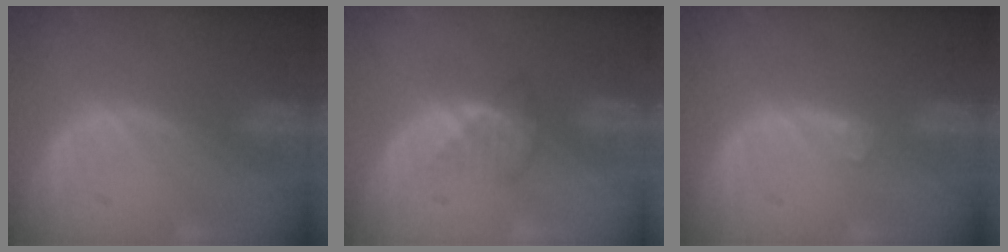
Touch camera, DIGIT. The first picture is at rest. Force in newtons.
{"total": 2.5, "press": 2.5, "slide": 0.3}
{"total": 1.5, "press": 1.2, "slide": 0.9}